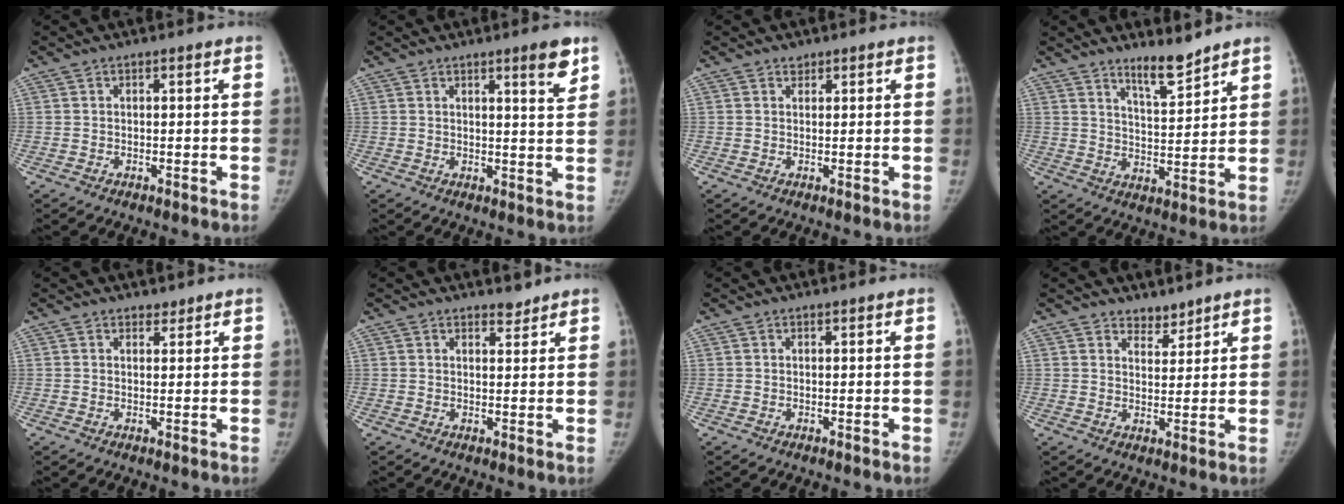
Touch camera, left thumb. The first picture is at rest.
{"total": 5.3, "force": [3.4, 0.6, 4.0], "torque": [-0.049, -0.024, 0.047]}
{"total": 1.0, "force": [0.7, 0.6, 0.1], "torque": [0.008, -0.005, 0.008]}
{"total": 6.8, "force": [5.7, 1.1, 3.5], "torque": [-0.048, -0.053, 0.100]}
{"total": 1.1, "force": [0.9, 0.5, 0.0], "torque": [0.010, -0.008, 0.011]}
{"total": 1.9, "force": [1.7, 0.7, 0.3], "torque": [0.008, -0.014, 0.022]}
{"total": 0.0}
{"total": 3.2, "force": [2.8, 1.5, 0.4], "torque": [0.016, -0.021, 0.043]}